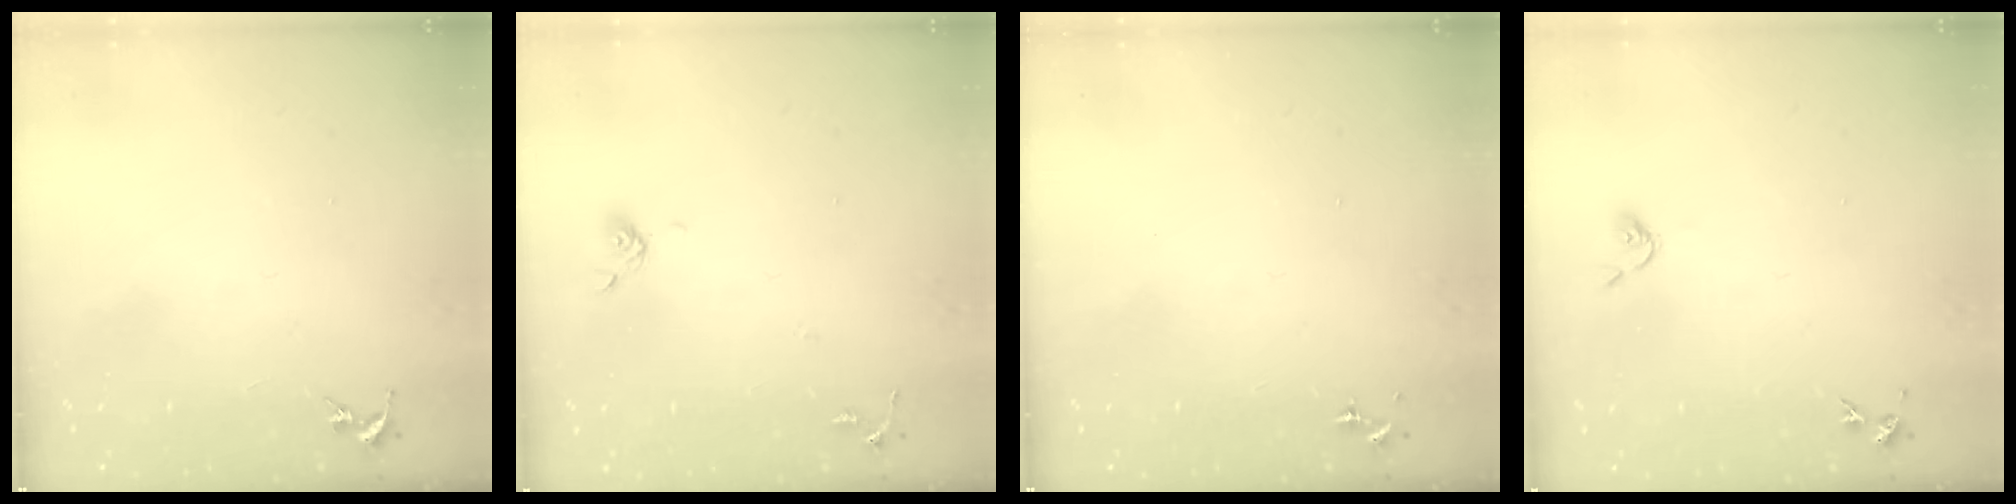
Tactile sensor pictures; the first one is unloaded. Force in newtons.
{"total": 6.3, "press": 6.2, "slide": 1.1}
{"total": 0.0}
{"total": 4.0, "press": 4.0, "slide": 0.7}